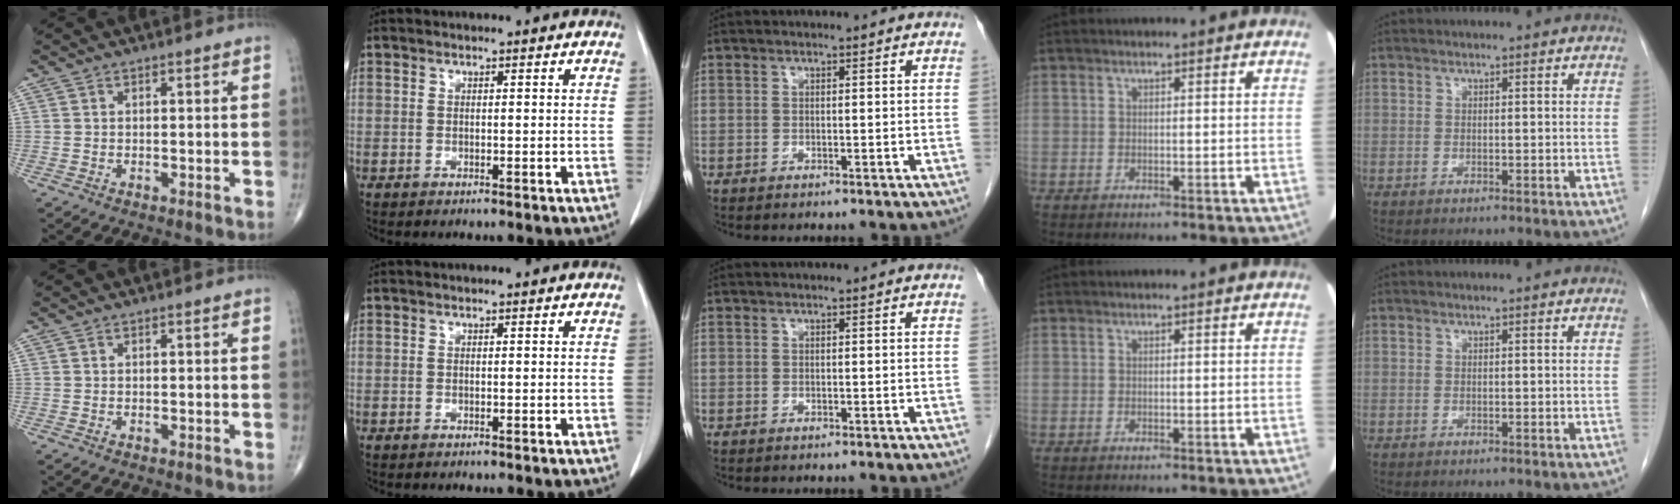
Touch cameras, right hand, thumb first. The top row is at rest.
{}